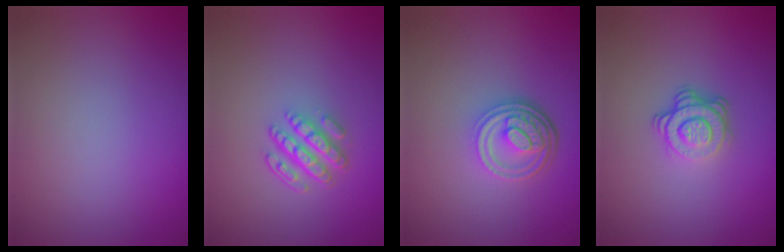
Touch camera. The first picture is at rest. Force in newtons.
{"total": 4.3, "press": 3.1, "slide": 3.0}
{"total": 4.7, "press": 3.4, "slide": 3.3}
{"total": 3.7, "press": 2.5, "slide": 2.6}